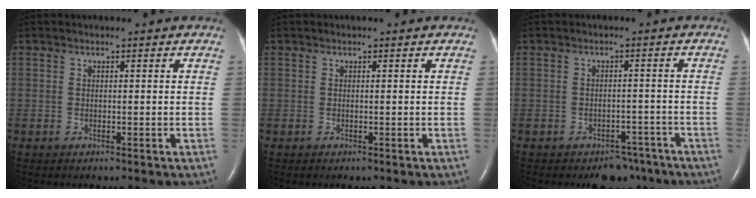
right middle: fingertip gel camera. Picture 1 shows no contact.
{"total": 0.0}
{"total": 4.7, "force": [-3.7, 2.6, 1.3], "torque": [-0.010, 0.010, -0.048]}